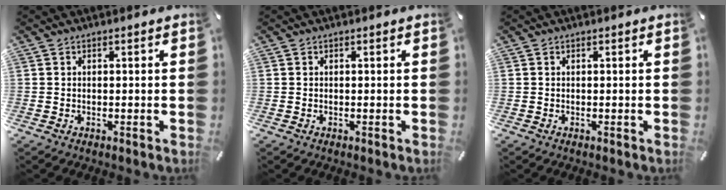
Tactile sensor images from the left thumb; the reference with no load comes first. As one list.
[{"total": 0.0}, {"total": 0.0}]